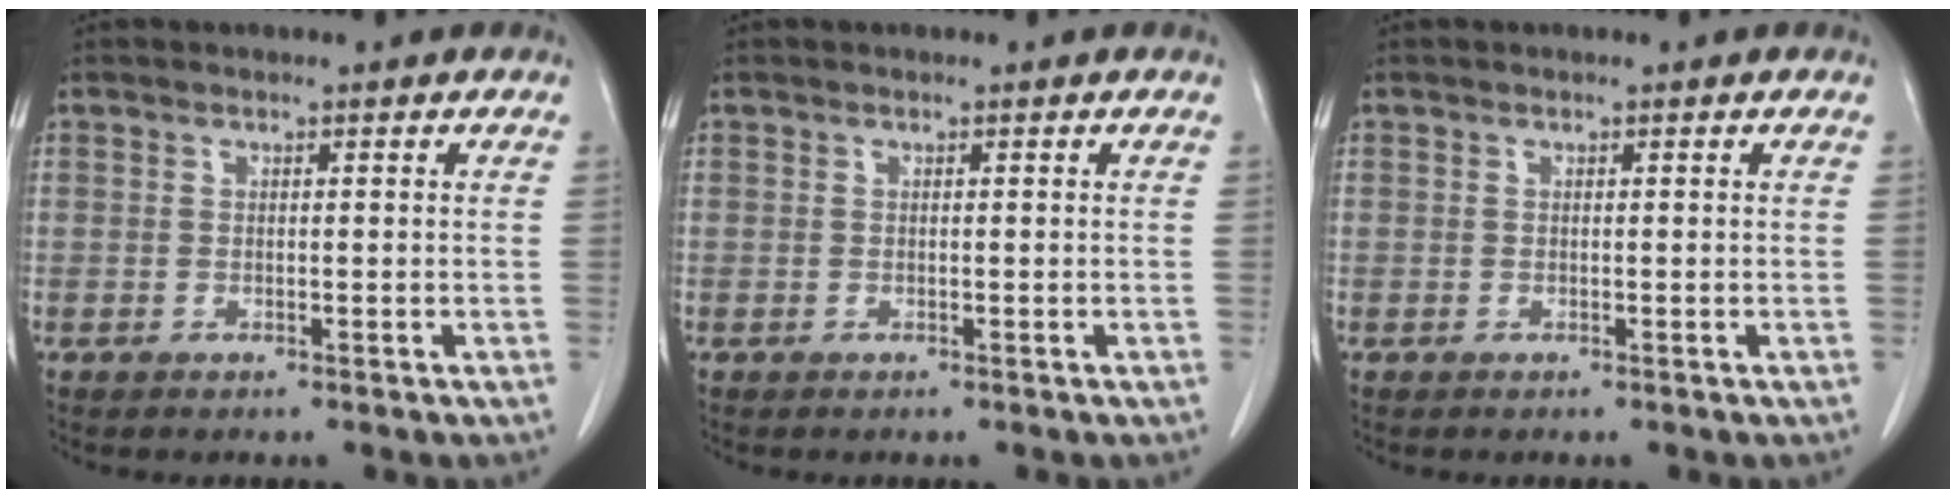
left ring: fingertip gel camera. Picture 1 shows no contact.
{"total": 0.0}
{"total": 0.0}